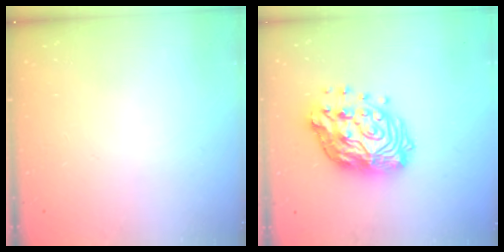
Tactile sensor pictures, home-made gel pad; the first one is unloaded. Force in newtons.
{"total": 18.3, "press": 18.2, "slide": 1.8}